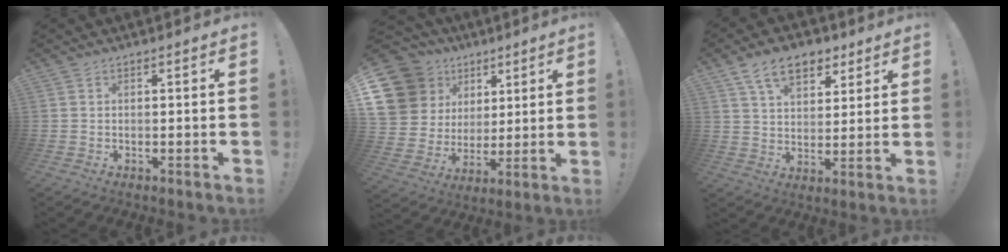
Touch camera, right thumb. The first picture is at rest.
{"total": 18.0, "force": [7.8, 14.5, 7.1], "torque": [-0.130, -0.038, 0.178]}
{"total": 12.7, "force": [7.4, 7.7, 6.9], "torque": [-0.106, -0.023, 0.138]}